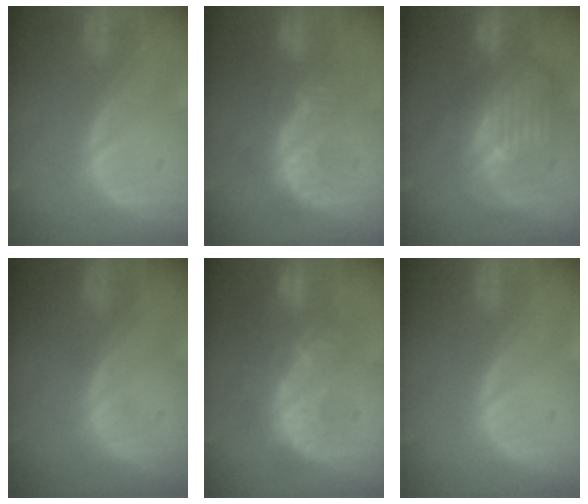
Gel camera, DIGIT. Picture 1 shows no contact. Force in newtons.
{"total": 6.2, "press": 6.0, "slide": 1.7}
{"total": 10.7, "press": 9.5, "slide": 4.9}
{"total": 0.0}
{"total": 9.3, "press": 8.8, "slide": 2.9}
{"total": 0.0}